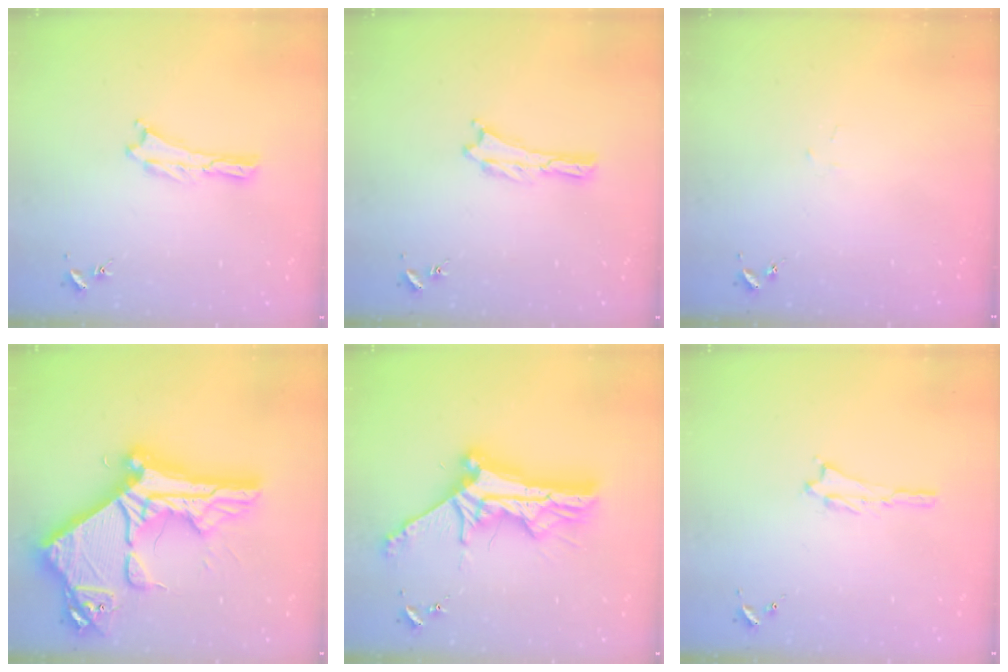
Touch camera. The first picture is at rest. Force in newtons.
{"total": 0.0}
{"total": 1.0, "press": 1.0, "slide": 0.1}
{"total": 21.7, "press": 21.6, "slide": 2.2}
{"total": 11.9, "press": 11.9, "slide": 1.0}
{"total": 0.7, "press": 0.7, "slide": 0.1}